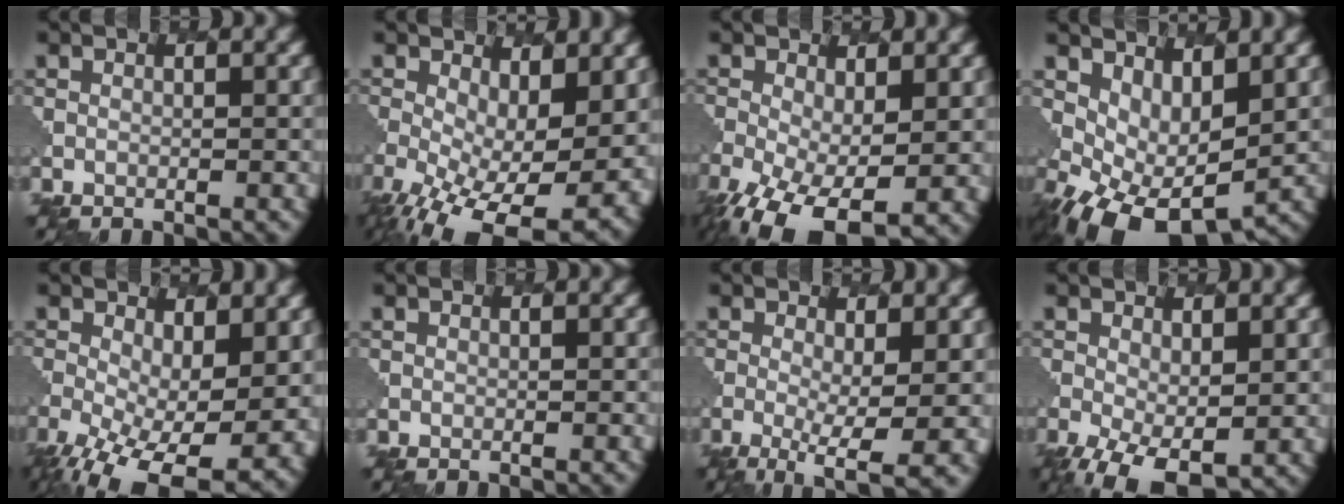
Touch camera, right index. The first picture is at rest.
{"total": 11.9, "force": [-2.6, 5.9, 10.0], "torque": [-0.184, -0.041, -0.027]}
{"total": 8.3, "force": [-3.1, 4.1, 6.5], "torque": [-0.146, -0.037, -0.043]}
{"total": 5.6, "force": [-0.2, 3.3, 4.5], "torque": [-0.086, -0.008, 0.001]}
{"total": 10.5, "force": [-2.9, 5.1, 8.7], "torque": [-0.171, -0.040, -0.039]}
{"total": 0.0}
{"total": 5.9, "force": [-1.2, 1.4, 5.6], "torque": [-0.096, -0.014, -0.016]}
{"total": 5.1, "force": [-1.2, 2.8, 4.1], "torque": [-0.097, -0.021, -0.016]}